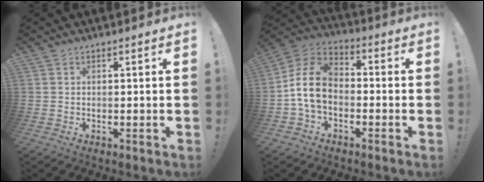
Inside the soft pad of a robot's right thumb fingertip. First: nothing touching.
{"total": 12.7, "force": [-1.7, 9.1, 8.7], "torque": [-0.170, 0.025, -0.026]}